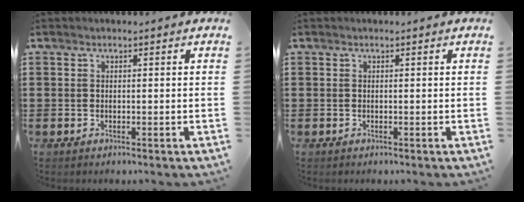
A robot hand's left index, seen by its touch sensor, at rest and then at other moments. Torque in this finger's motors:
{"motor_torque": [-0.03, -0.03, 0.00, 0.00]}